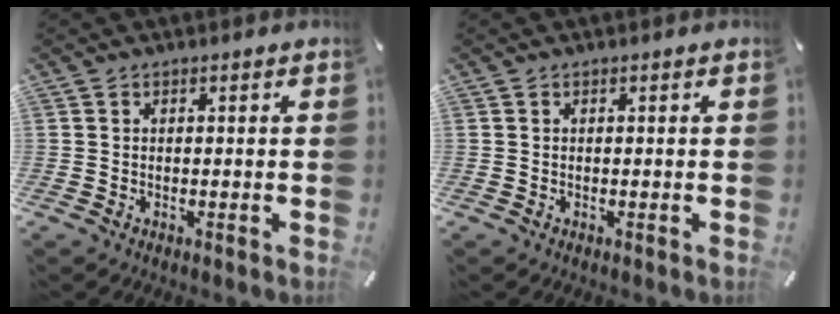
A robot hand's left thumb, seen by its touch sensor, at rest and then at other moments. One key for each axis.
{"total": 0.0}